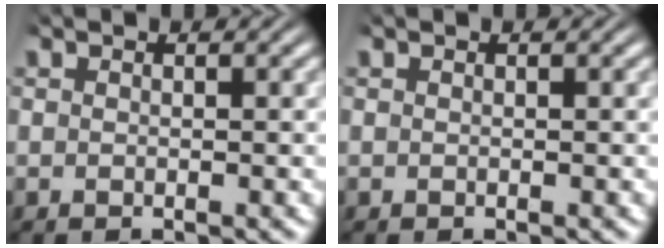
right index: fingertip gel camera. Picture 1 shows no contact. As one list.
[{"total": 0.0}]